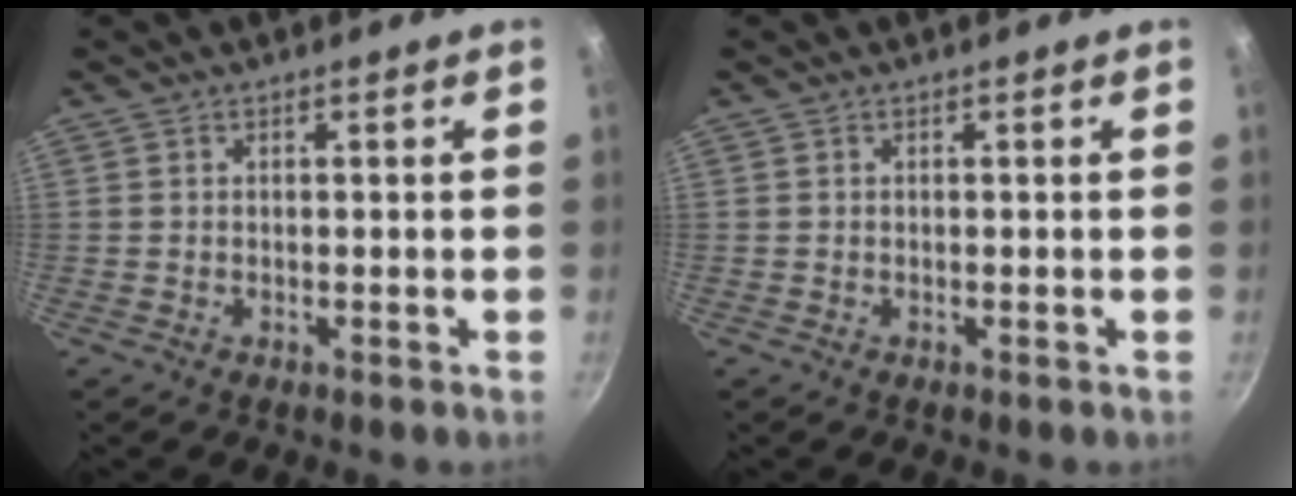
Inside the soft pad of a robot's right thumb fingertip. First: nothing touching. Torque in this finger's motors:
{"motor_torque": [-0.05, 0.05, 0.00, 0.00, 0.00]}